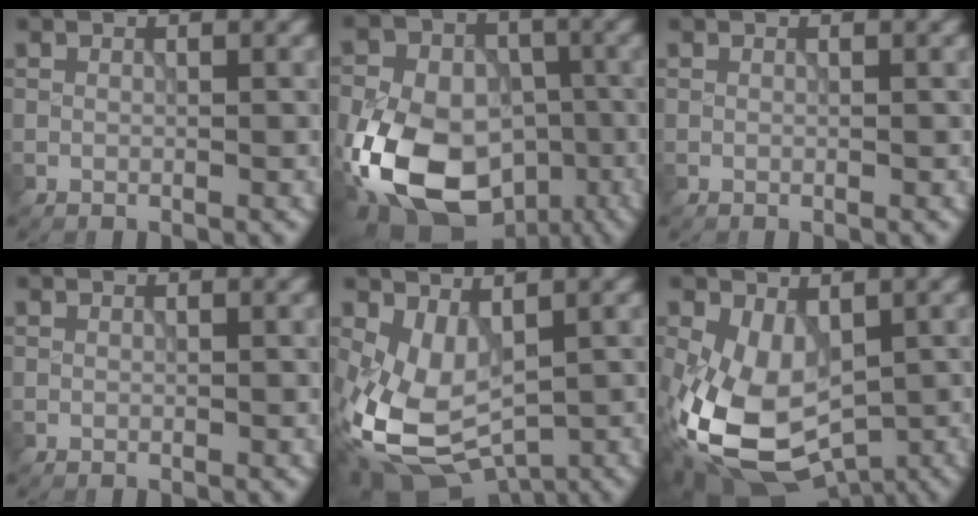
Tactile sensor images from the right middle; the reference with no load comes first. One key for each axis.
{"total": 16.5, "fx": -6.3, "fy": 11.7, "fz": 9.9, "tx": -0.182, "ty": -0.017, "tz": -0.114}
{"total": 0.0}
{"total": 0.0}
{"total": 7.8, "fx": -0.9, "fy": 4.7, "fz": 6.1, "tx": -0.135, "ty": -0.013, "tz": -0.012}
{"total": 9.8, "fx": -1.6, "fy": 6.2, "fz": 7.4, "tx": -0.162, "ty": -0.029, "tz": -0.017}